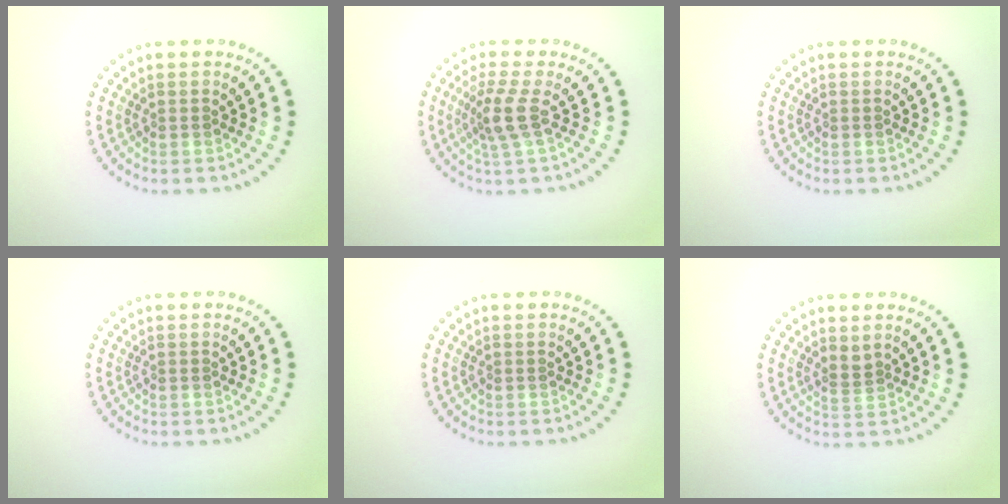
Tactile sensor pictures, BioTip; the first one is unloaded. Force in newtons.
{"total": 2.9, "press": 2.2, "slide": 1.9}
{"total": 0.0}
{"total": 0.0}
{"total": 0.0}
{"total": 1.1, "press": 0.7, "slide": 0.8}